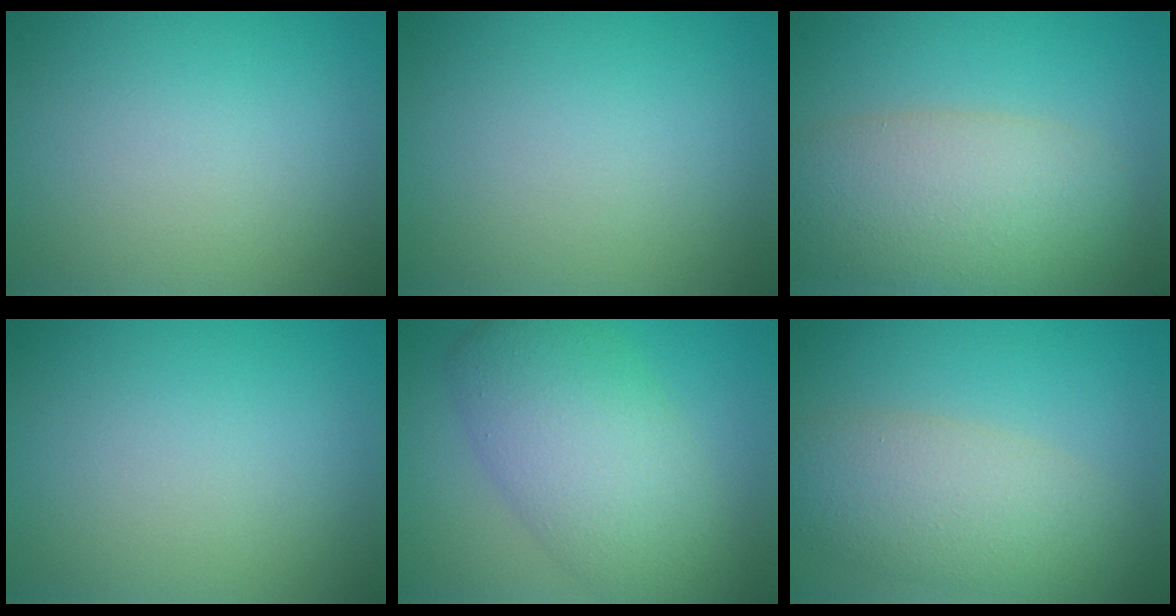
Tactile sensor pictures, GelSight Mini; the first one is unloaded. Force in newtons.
{"total": 0.0}
{"total": 7.7, "press": 7.7, "slide": 0.3}
{"total": 0.0}
{"total": 7.9, "press": 7.9, "slide": 0.3}
{"total": 5.7, "press": 5.7, "slide": 0.4}